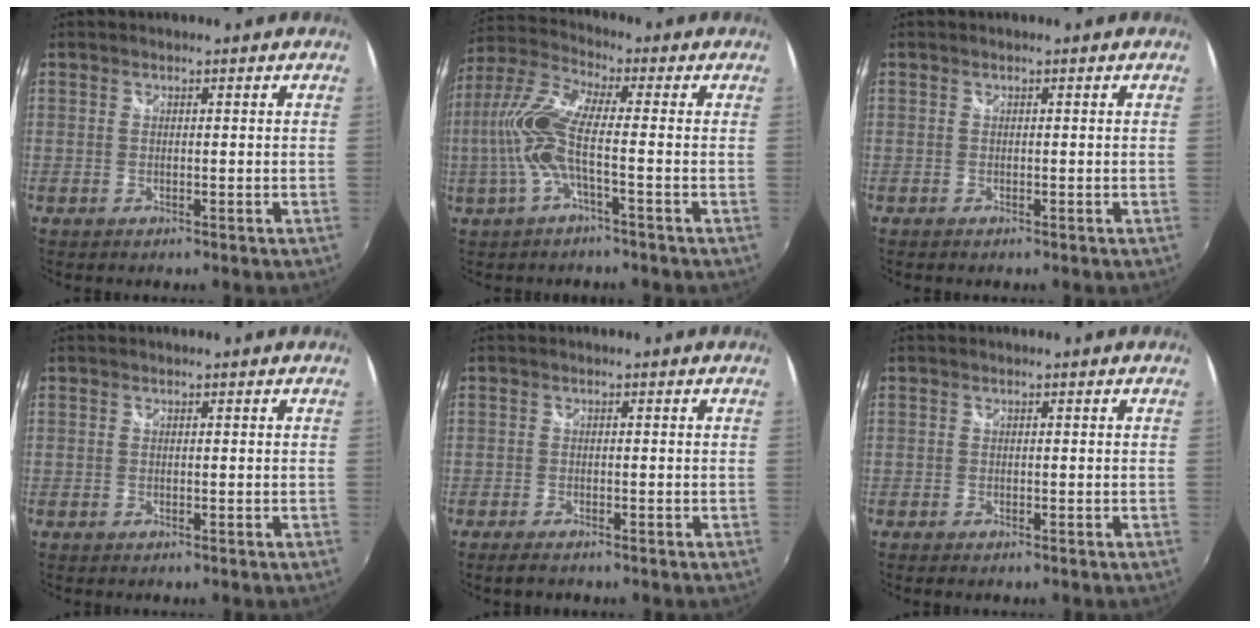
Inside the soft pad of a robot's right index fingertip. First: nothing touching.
{"total": 10.6, "force": [-1.9, 2.0, 10.2], "torque": [-0.223, 0.003, -0.038]}
{"total": 0.0}
{"total": 0.0}
{"total": 2.5, "force": [-2.1, 0.7, 1.2], "torque": [-0.029, -0.011, -0.039]}
{"total": 0.8, "force": [-0.6, 0.3, 0.3], "torque": [-0.009, -0.005, -0.013]}